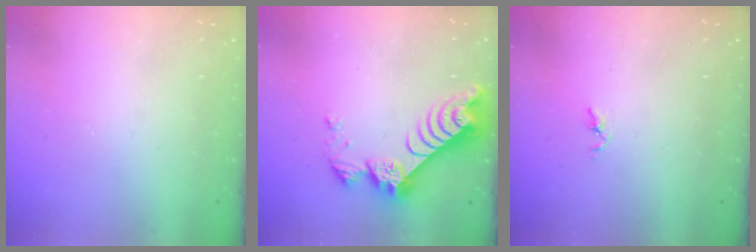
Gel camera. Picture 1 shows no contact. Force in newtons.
{"total": 9.4, "press": 9.4, "slide": 0.9}
{"total": 1.8, "press": 1.7, "slide": 0.3}